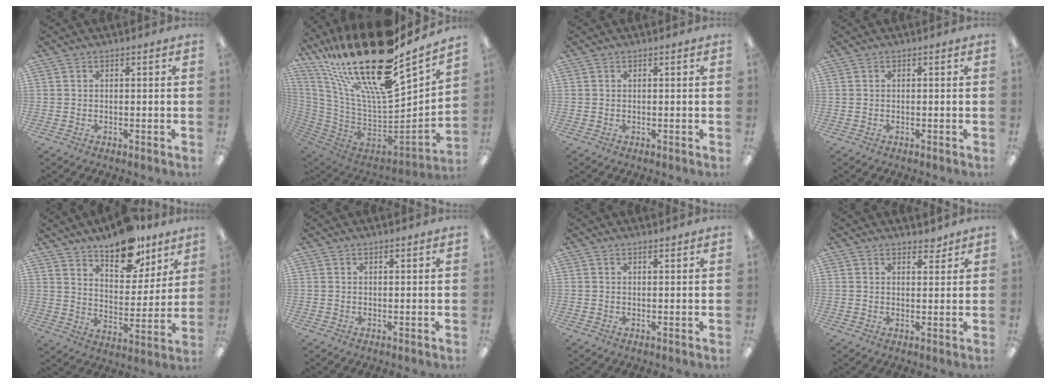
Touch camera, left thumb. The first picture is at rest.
{"total": 28.9, "force": [18.1, 9.8, 20.3], "torque": [-0.351, -0.136, 0.306]}
{"total": 0.0}
{"total": 0.0}
{"total": 15.4, "force": [11.8, 7.1, 6.9], "torque": [-0.095, -0.074, 0.209]}
{"total": 0.7, "force": [0.7, 0.2, 0.2], "torque": [-0.004, 0.001, 0.012]}
{"total": 1.0, "force": [1.0, 0.2, 0.3], "torque": [-0.006, -0.002, 0.018]}
{"total": 3.1, "force": [2.8, 1.2, 0.6], "torque": [0.009, -0.020, 0.047]}